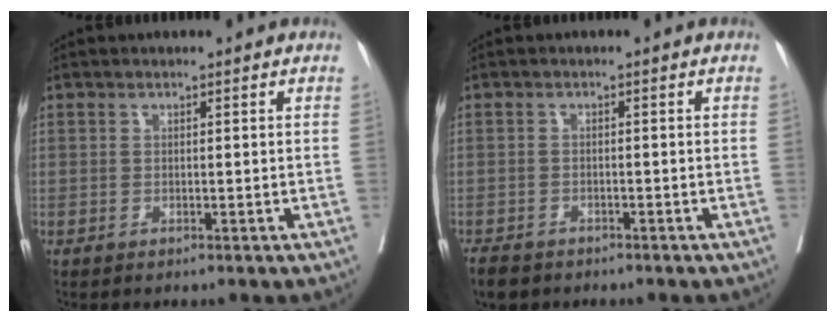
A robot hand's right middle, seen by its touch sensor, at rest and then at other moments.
{"total": 4.2, "force": [-3.4, 1.9, 1.4], "torque": [-0.026, -0.006, -0.054]}